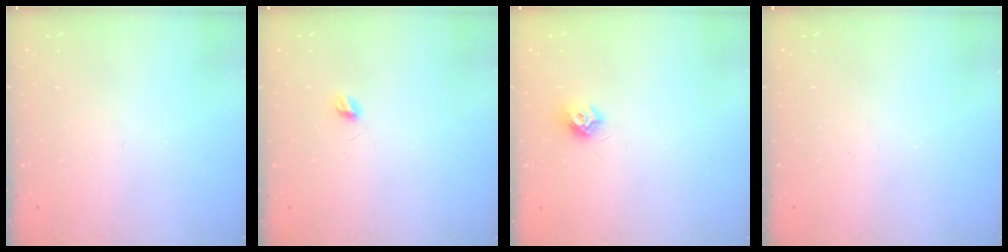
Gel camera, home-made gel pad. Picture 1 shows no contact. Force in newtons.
{"total": 3.9, "press": 3.9, "slide": 0.3}
{"total": 7.3, "press": 7.3, "slide": 0.3}
{"total": 0.0}